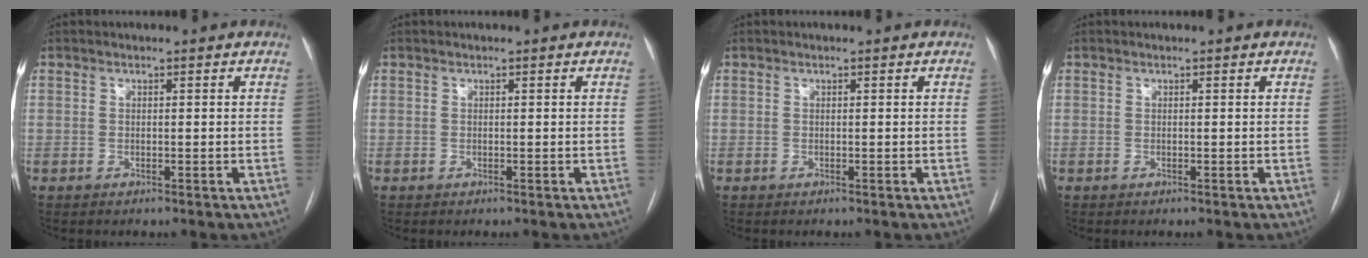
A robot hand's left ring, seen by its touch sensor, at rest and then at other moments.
{"total": 0.0}
{"total": 0.0}
{"total": 0.0}